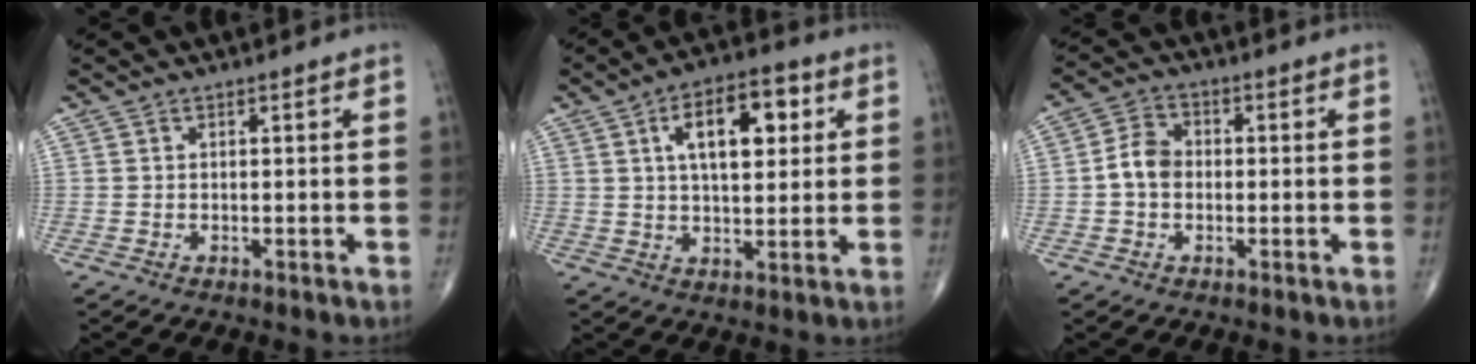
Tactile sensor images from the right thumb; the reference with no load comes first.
{"total": 12.5, "force": [3.9, 6.1, 10.2], "torque": [-0.137, 0.002, 0.059]}
{"total": 5.4, "force": [-0.6, 4.2, 3.4], "torque": [-0.054, 0.019, -0.020]}